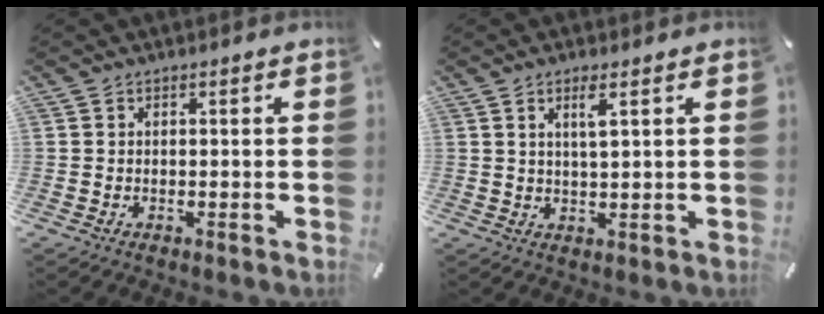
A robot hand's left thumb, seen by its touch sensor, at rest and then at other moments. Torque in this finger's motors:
{"motor_torque": [0.08, -0.39, 0.04, 0.17, 0.01]}